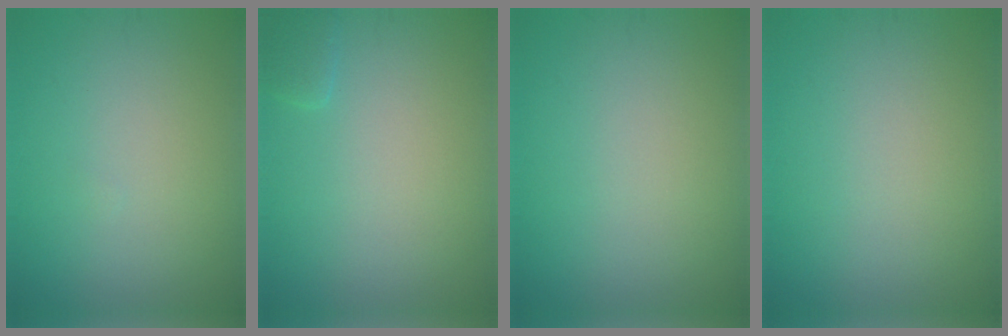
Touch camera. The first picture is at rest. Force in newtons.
{"total": 0.9, "press": 0.9, "slide": 0.1}
{"total": 0.0}
{"total": 0.0}